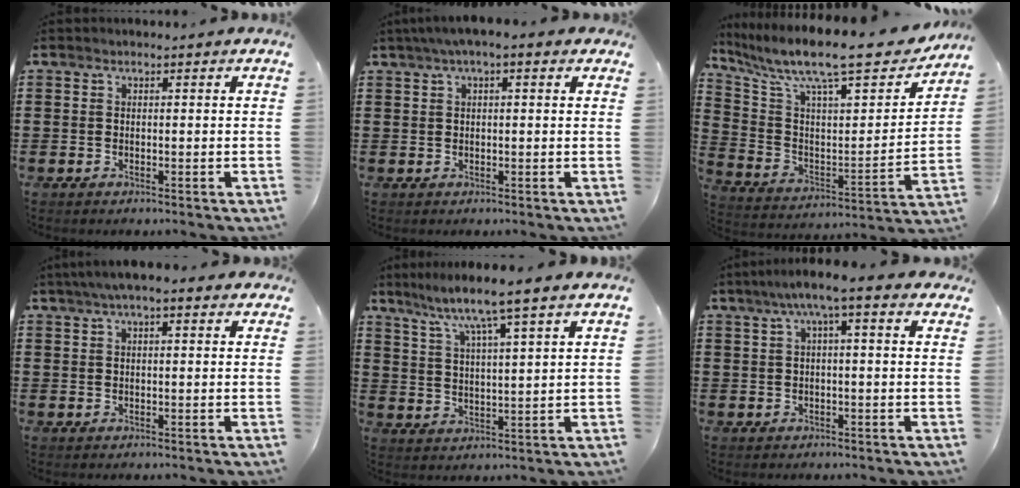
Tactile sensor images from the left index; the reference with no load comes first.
{"total": 2.6, "force": [1.0, 0.6, 2.3], "torque": [-0.045, 0.006, 0.017]}
{"total": 11.9, "force": [9.5, 1.8, 6.8], "torque": [-0.155, -0.069, 0.157]}
{"total": 3.8, "force": [2.4, 0.8, 2.8], "torque": [-0.059, 0.008, 0.043]}
{"total": 6.0, "force": [4.8, -1.0, 3.4], "torque": [-0.088, -0.031, 0.074]}
{"total": 5.4, "force": [2.8, 0.4, 4.6], "torque": [-0.095, 0.004, 0.047]}